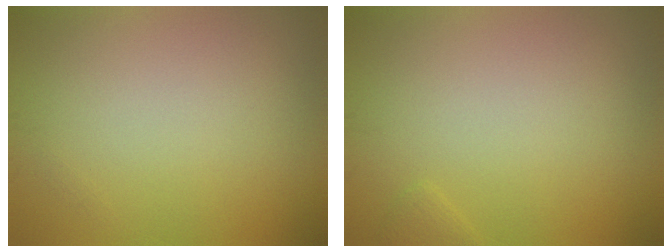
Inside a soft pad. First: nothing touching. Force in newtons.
{"total": 0.6, "press": 0.6, "slide": 0.1}